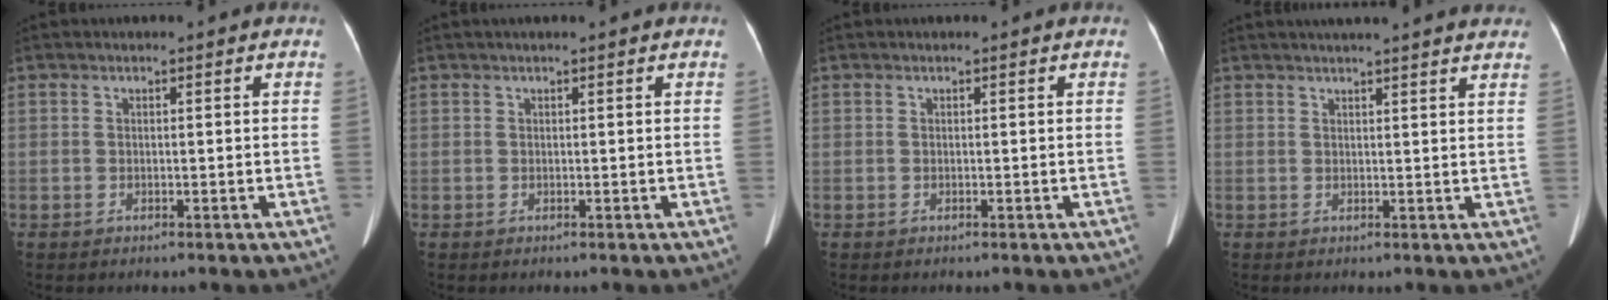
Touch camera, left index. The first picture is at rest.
{"total": 1.4, "force": [1.2, -0.1, 0.8], "torque": [-0.010, 0.021, 0.018]}
{"total": 0.0}
{"total": 14.3, "force": [12.8, 1.2, 6.1], "torque": [-0.084, 0.026, 0.151]}